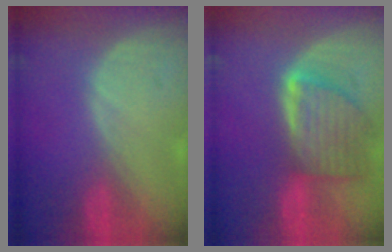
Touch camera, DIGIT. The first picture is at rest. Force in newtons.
{"total": 8.1, "press": 7.4, "slide": 3.3}